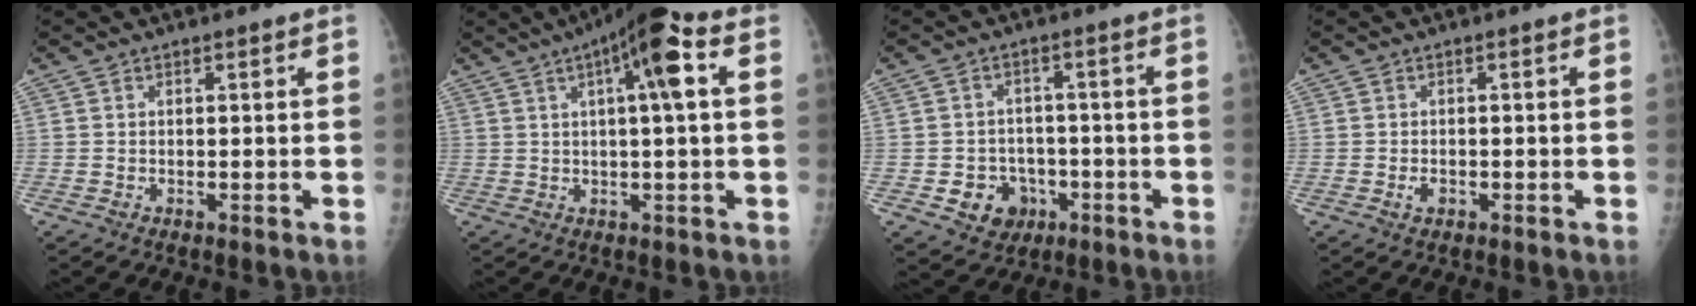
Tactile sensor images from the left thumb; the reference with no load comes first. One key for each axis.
{"total": 9.8, "fx": 2.9, "fy": 1.7, "fz": 9.2, "tx": -0.151, "ty": 0.020, "tz": 0.038}
{"total": 7.4, "fx": -2.7, "fy": 6.3, "fz": 2.7, "tx": -0.014, "ty": 0.021, "tz": -0.031}
{"total": 1.6, "fx": -0.7, "fy": 1.1, "fz": 1.0, "tx": -0.016, "ty": 0.004, "tz": -0.011}